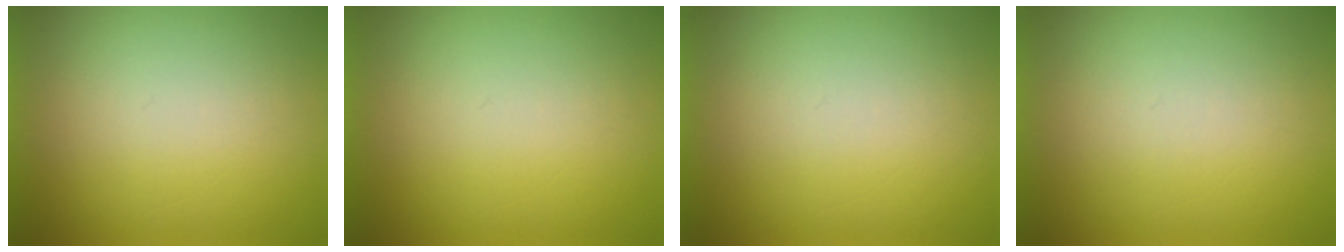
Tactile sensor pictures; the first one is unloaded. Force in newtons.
{"total": 0.0}
{"total": 1.1}
{"total": 1.2}